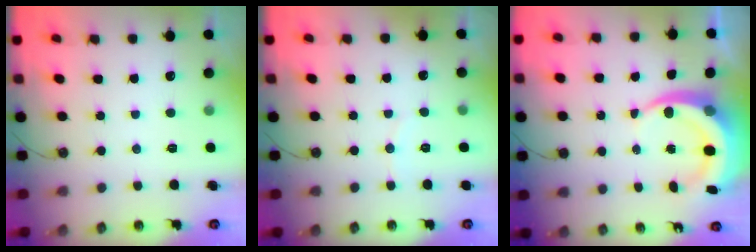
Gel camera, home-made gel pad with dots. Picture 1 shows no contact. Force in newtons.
{"total": 2.6, "press": 2.6, "slide": 0.3}
{"total": 9.7, "press": 9.6, "slide": 1.4}